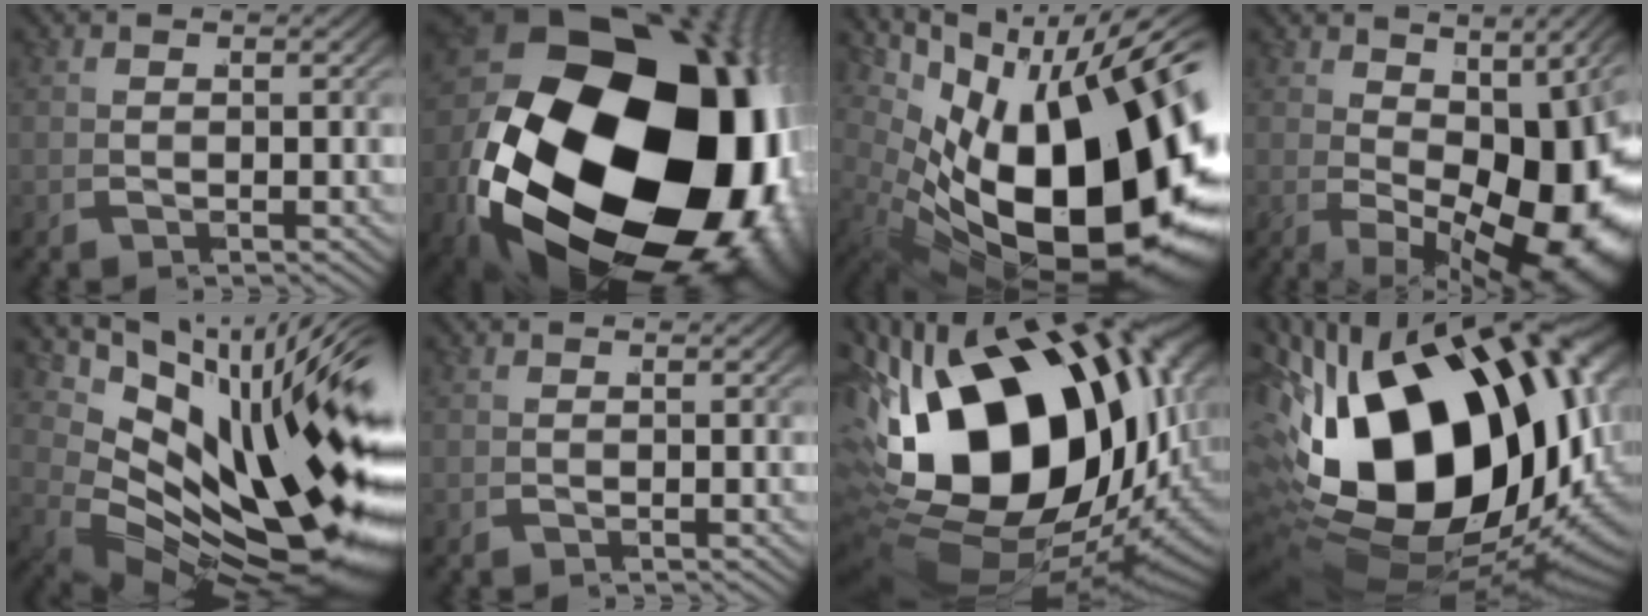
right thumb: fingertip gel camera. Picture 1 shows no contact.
{"total": 41.8, "force": [-3.7, 26.9, 31.8], "torque": [-0.526, -0.101, -0.006]}
{"total": 25.8, "force": [-2.4, 15.2, 20.8], "torque": [-0.346, -0.078, 0.020]}
{"total": 14.6, "force": [-2.0, 8.0, 12.1], "torque": [-0.167, -0.034, 0.002]}
{"total": 17.7, "force": [-0.3, 9.2, 15.2], "torque": [-0.236, -0.042, 0.031]}
{"total": 0.0}
{"total": 27.4, "force": [-0.8, 16.5, 21.9], "torque": [-0.375, -0.057, 0.026]}
{"total": 30.7, "force": [-0.7, 18.7, 24.3], "torque": [-0.422, -0.056, 0.027]}